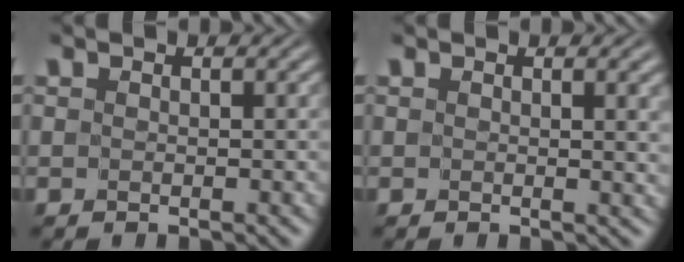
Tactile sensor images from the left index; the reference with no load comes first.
{"total": 1.6, "force": [0.5, 0.3, 1.5], "torque": [-0.018, -0.003, 0.008]}